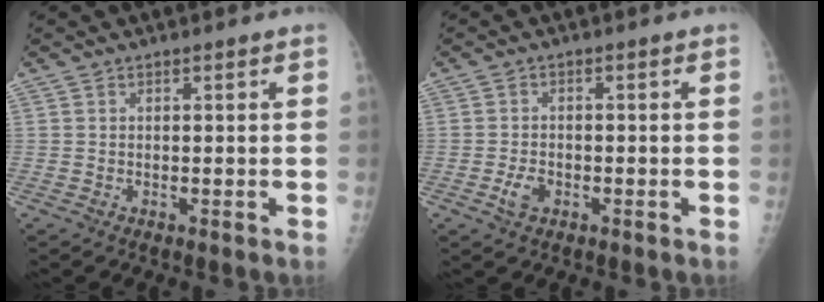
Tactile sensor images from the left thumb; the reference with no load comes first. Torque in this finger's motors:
{"motor_torque": [-0.24, 0.14, 0.23, -0.08, 0.01]}